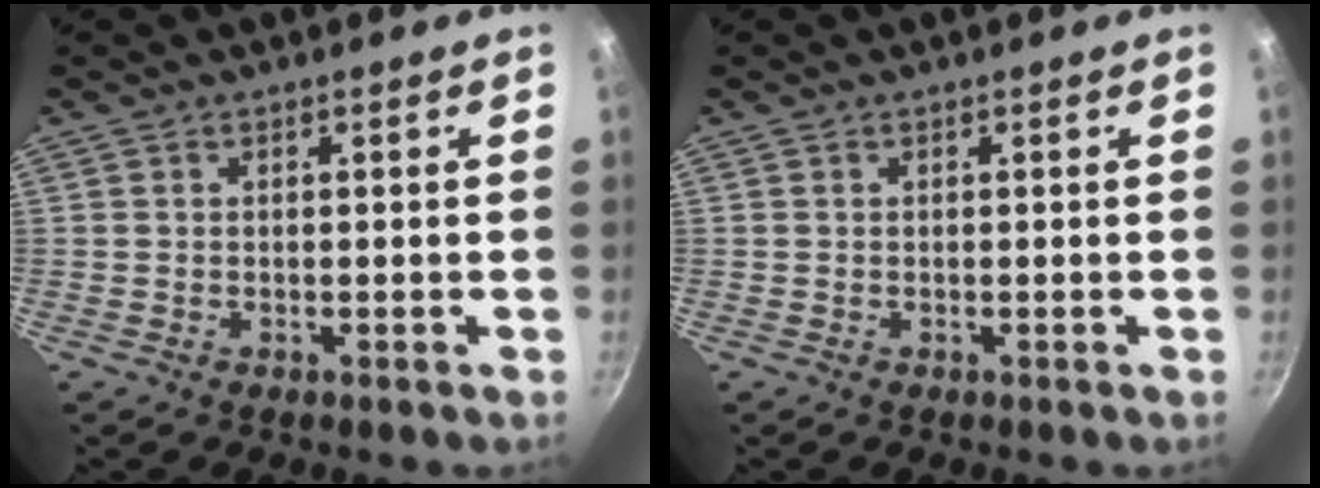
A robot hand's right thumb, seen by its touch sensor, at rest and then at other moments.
{"total": 0.0}